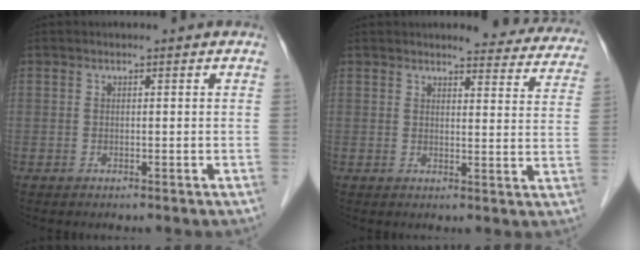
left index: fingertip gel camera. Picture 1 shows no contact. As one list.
[{"total": 12.8, "force": [12.1, 2.7, 3.4], "torque": [-0.005, -0.042, 0.108]}]